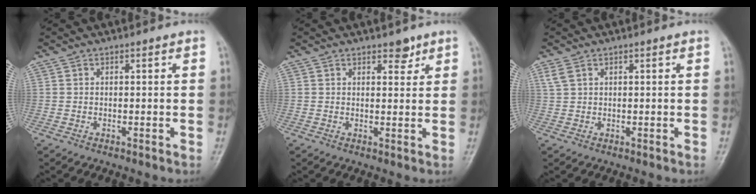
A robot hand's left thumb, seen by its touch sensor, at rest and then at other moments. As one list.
[{"total": 2.6, "force": [1.9, 1.3, 1.2], "torque": [-0.001, -0.011, 0.026]}, {"total": 1.8, "force": [1.0, 1.0, 1.1], "torque": [-0.027, 0.008, 0.030]}]